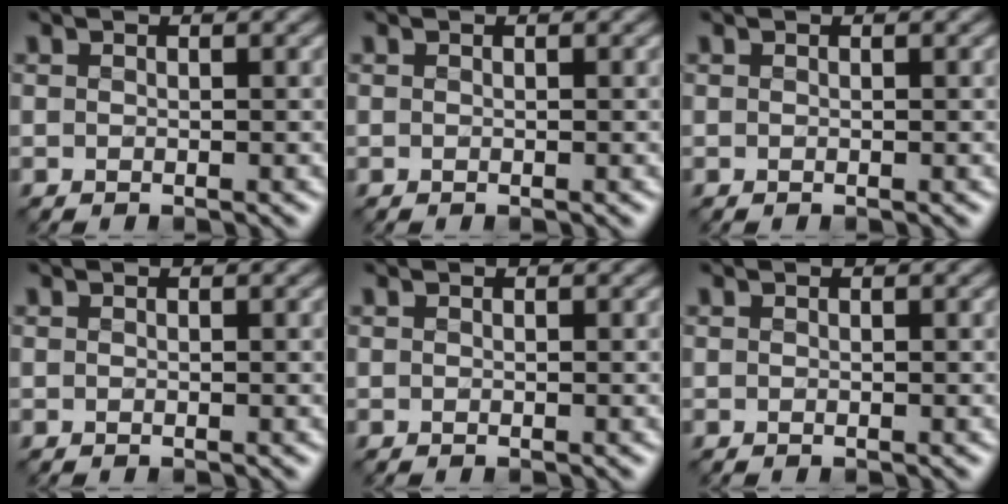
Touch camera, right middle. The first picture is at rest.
{"total": 0.0}
{"total": 0.0}
{"total": 0.0}
{"total": 0.0}
{"total": 0.0}